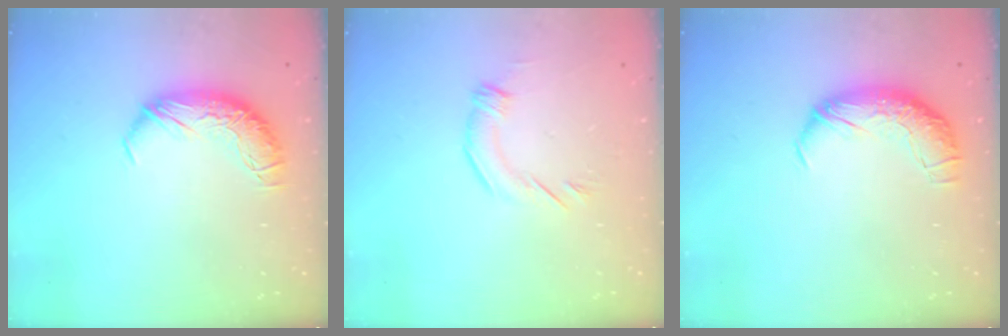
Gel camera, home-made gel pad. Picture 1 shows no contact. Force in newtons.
{"total": 2.7, "press": 2.4, "slide": 1.1}
{"total": 2.3, "press": 0.9, "slide": 2.2}